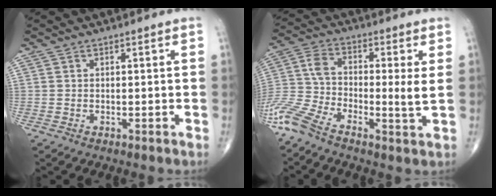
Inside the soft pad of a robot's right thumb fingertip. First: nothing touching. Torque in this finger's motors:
{"motor_torque": [2.60, 2.42, 0.55, 0.11, 0.15]}